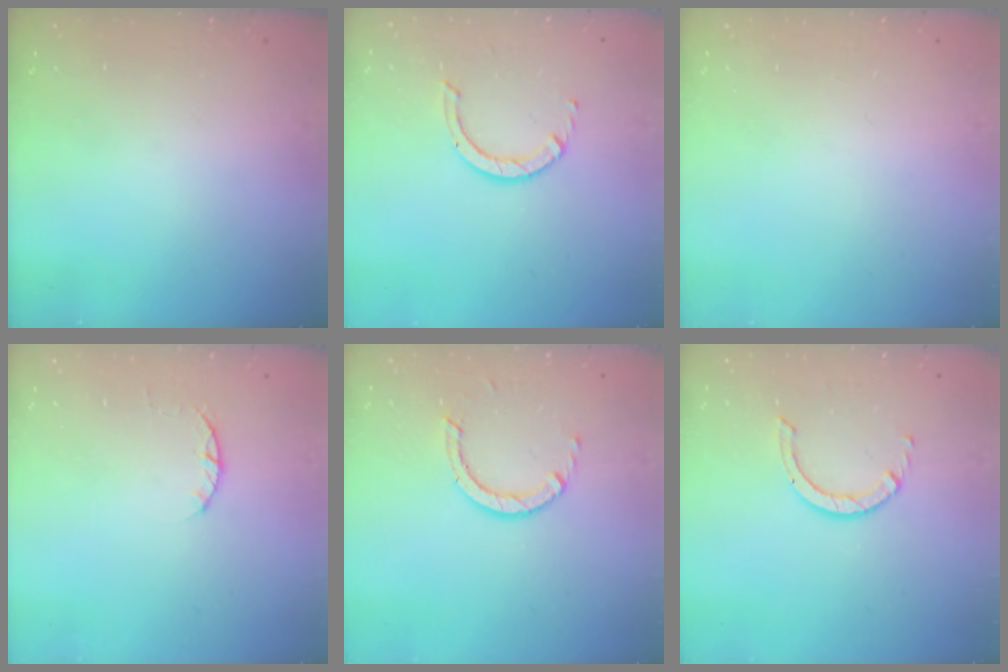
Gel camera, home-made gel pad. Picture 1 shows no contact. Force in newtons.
{"total": 3.5, "press": 3.5, "slide": 0.3}
{"total": 0.0}
{"total": 2.3, "press": 2.3, "slide": 0.4}
{"total": 3.2, "press": 3.2, "slide": 0.0}
{"total": 2.9, "press": 2.9, "slide": 0.2}